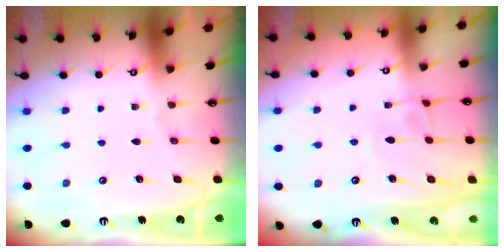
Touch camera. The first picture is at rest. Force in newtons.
{"total": 1.9, "press": 1.9, "slide": 0.2}